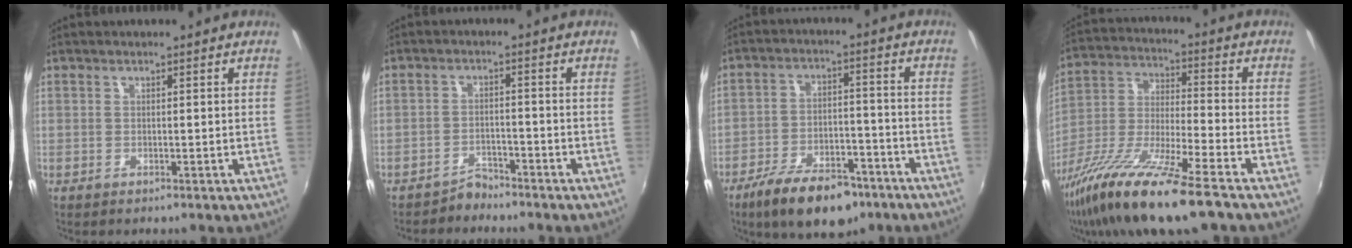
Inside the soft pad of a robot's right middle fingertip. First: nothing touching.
{"total": 3.0, "force": [-2.8, 0.8, -0.1], "torque": [0.000, 0.005, -0.049]}
{"total": 14.6, "force": [-10.3, 6.0, 8.5], "torque": [-0.172, -0.014, -0.161]}
{"total": 18.3, "force": [-12.9, 1.7, 12.9], "torque": [-0.256, -0.035, -0.234]}